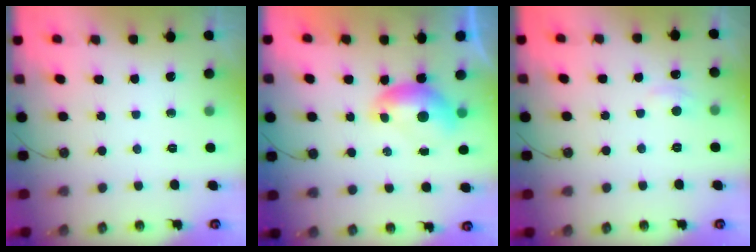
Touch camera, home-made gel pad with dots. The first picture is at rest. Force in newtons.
{"total": 0.5, "press": 0.2, "slide": 0.5}
{"total": 3.2, "press": 3.2, "slide": 0.4}